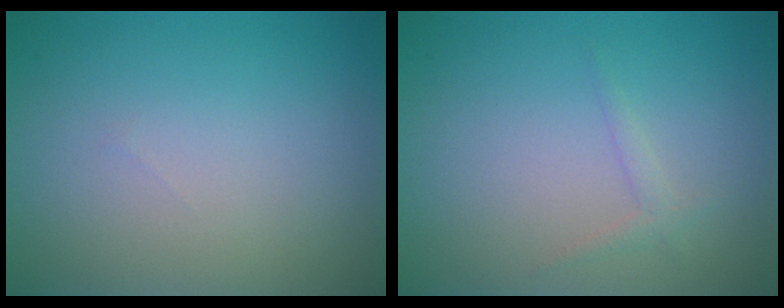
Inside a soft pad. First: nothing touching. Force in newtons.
{"total": 0.9, "press": 0.9, "slide": 0.1}